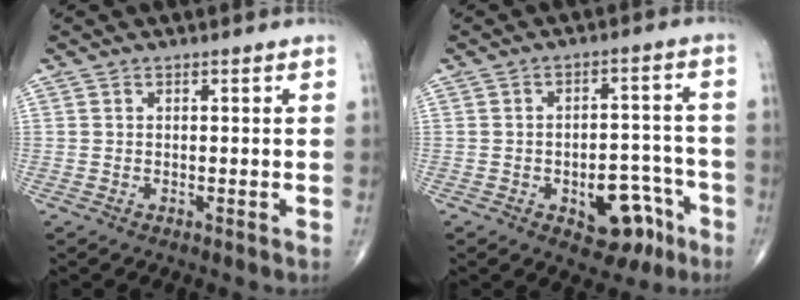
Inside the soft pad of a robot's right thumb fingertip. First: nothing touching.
{"total": 10.2, "force": [-4.9, 5.8, 6.9], "torque": [-0.058, 0.044, -0.058]}